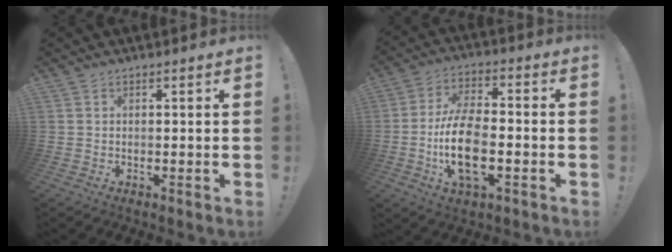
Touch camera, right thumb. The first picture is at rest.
{"total": 15.5, "force": [-3.9, 7.6, 12.9], "torque": [-0.257, 0.005, -0.068]}